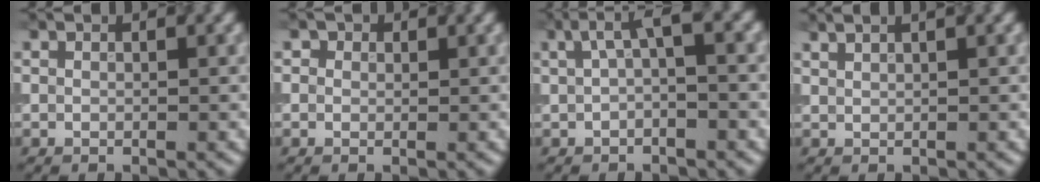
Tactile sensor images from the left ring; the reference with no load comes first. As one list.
[{"total": 1.0, "force": [0.5, 0.8, 0.3], "torque": [-0.002, -0.005, -0.002]}, {"total": 3.1, "force": [0.8, 0.9, 2.9], "torque": [-0.049, 0.014, 0.007]}, {"total": 2.2, "force": [1.6, 0.8, 1.3], "torque": [-0.007, 0.006, 0.008]}]